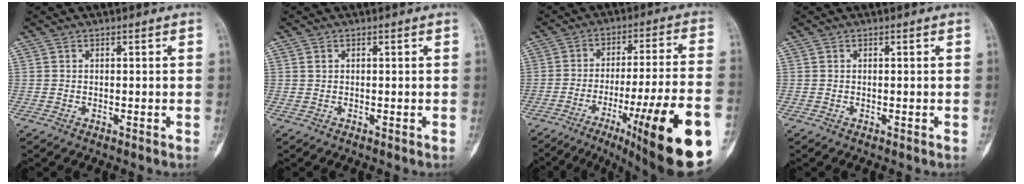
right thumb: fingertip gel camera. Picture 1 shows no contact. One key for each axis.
{"total": 0.7, "fx": 0.3, "fy": 0.5, "fz": 0.3, "tx": -0.002, "ty": 0.002, "tz": 0.007}
{"total": 24.2, "fx": -10.8, "fy": 2.9, "fz": 21.4, "tx": -0.253, "ty": 0.035, "tz": -0.154}
{"total": 0.0}